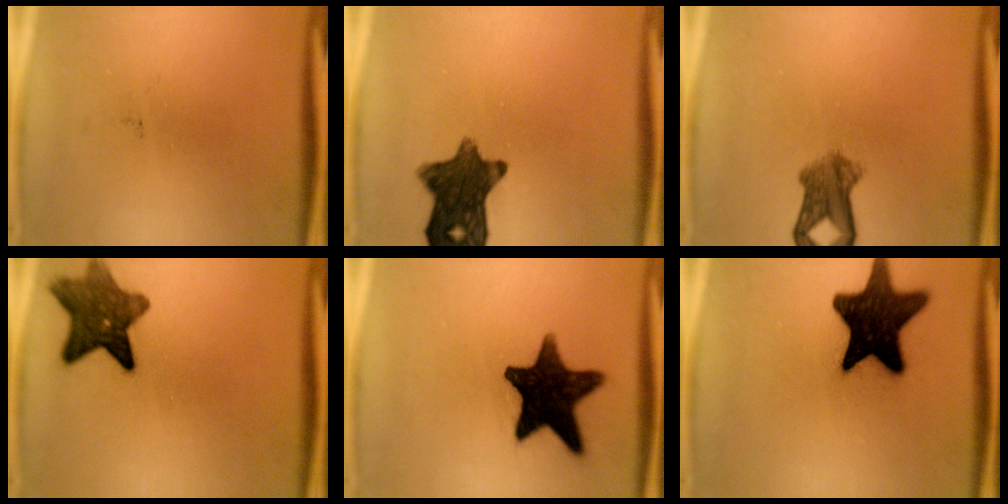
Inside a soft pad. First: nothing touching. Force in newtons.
{"total": 11.2}
{"total": 5.1}
{"total": 9.9}
{"total": 16.4}
{"total": 18.3}